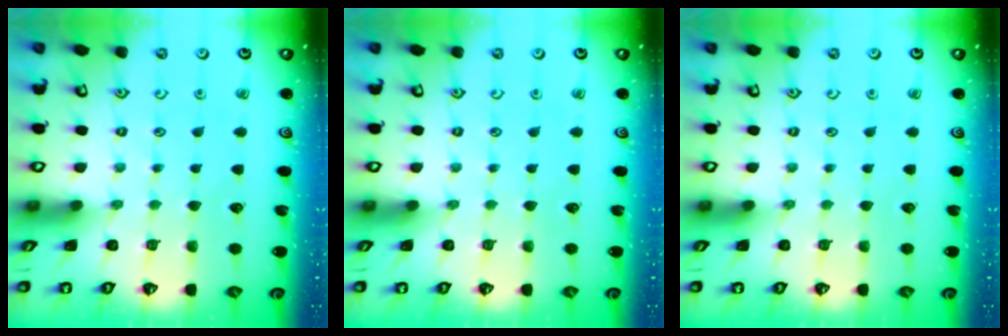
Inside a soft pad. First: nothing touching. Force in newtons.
{"total": 0.0}
{"total": 0.0}